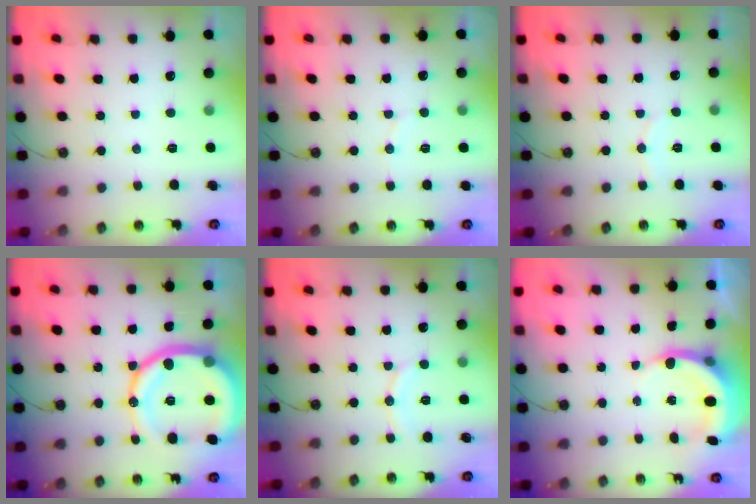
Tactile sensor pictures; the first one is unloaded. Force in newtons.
{"total": 3.7, "press": 3.5, "slide": 1.3}
{"total": 3.8, "press": 3.7, "slide": 0.5}
{"total": 21.2, "press": 21.0, "slide": 3.0}
{"total": 8.2, "press": 8.2, "slide": 0.8}
{"total": 5.7, "press": 5.7, "slide": 0.6}